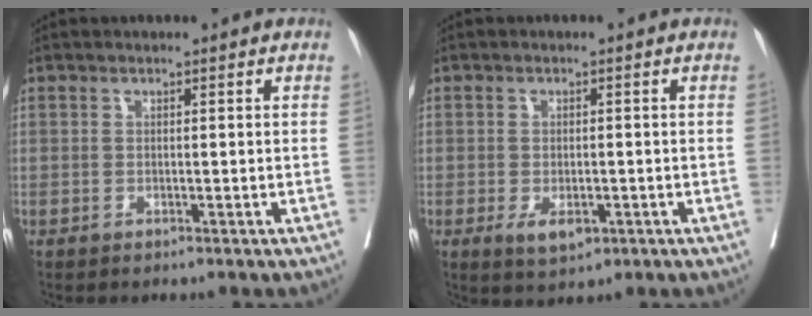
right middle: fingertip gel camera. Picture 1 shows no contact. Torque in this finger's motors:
{"motor_torque": [0.78, -0.35, 0.29, 0.03]}